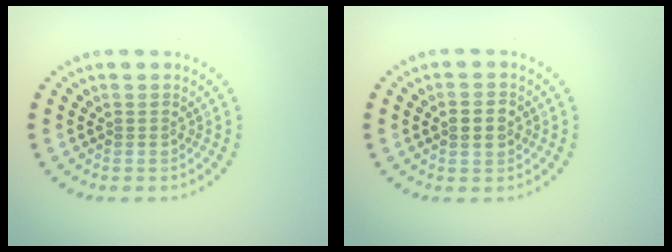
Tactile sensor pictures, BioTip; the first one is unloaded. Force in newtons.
{"total": 2.7, "press": 2.7, "slide": 0.1}